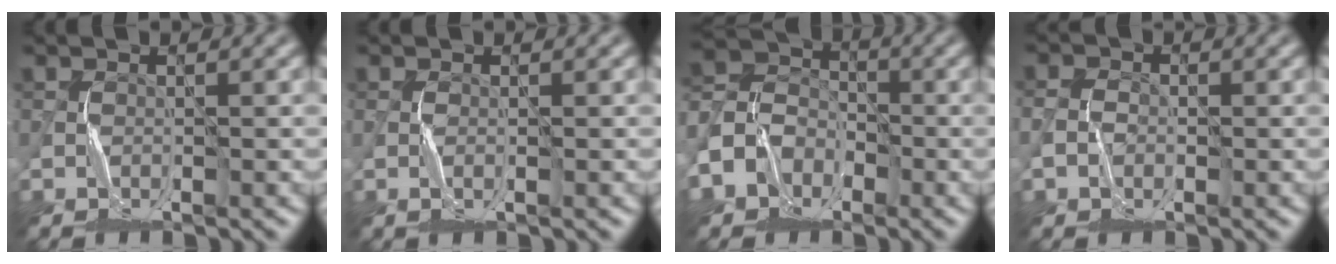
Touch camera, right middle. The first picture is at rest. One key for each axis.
{"total": 0.7, "fx": -0.2, "fy": 0.2, "fz": 0.6, "tx": -0.016, "ty": 0.001, "tz": -0.004}
{"total": 6.2, "fx": -3.1, "fy": 5.0, "fz": 2.2, "tx": -0.039, "ty": 0.002, "tz": -0.078}
{"total": 1.9, "fx": -0.6, "fy": 1.5, "fz": 1.0, "tx": -0.018, "ty": 0.002, "tz": -0.017}